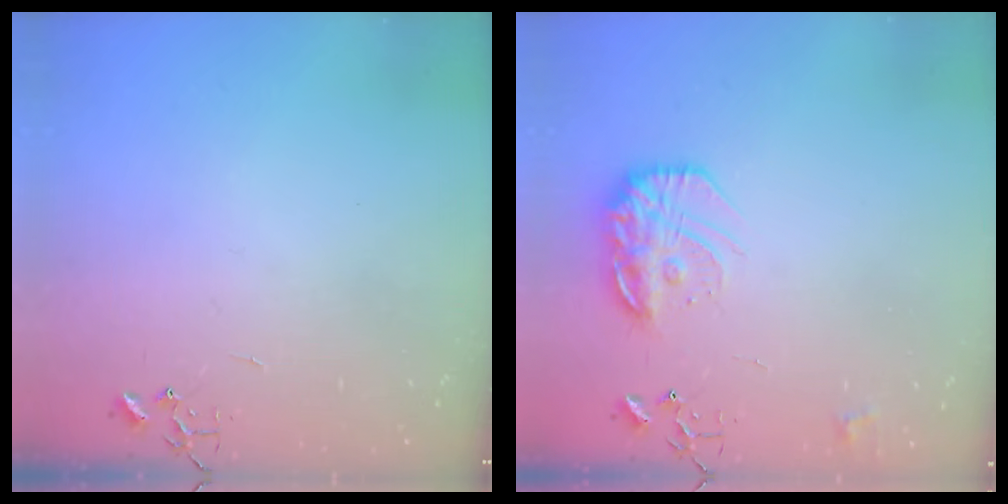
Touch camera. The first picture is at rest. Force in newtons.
{"total": 15.4, "press": 15.3, "slide": 1.0}